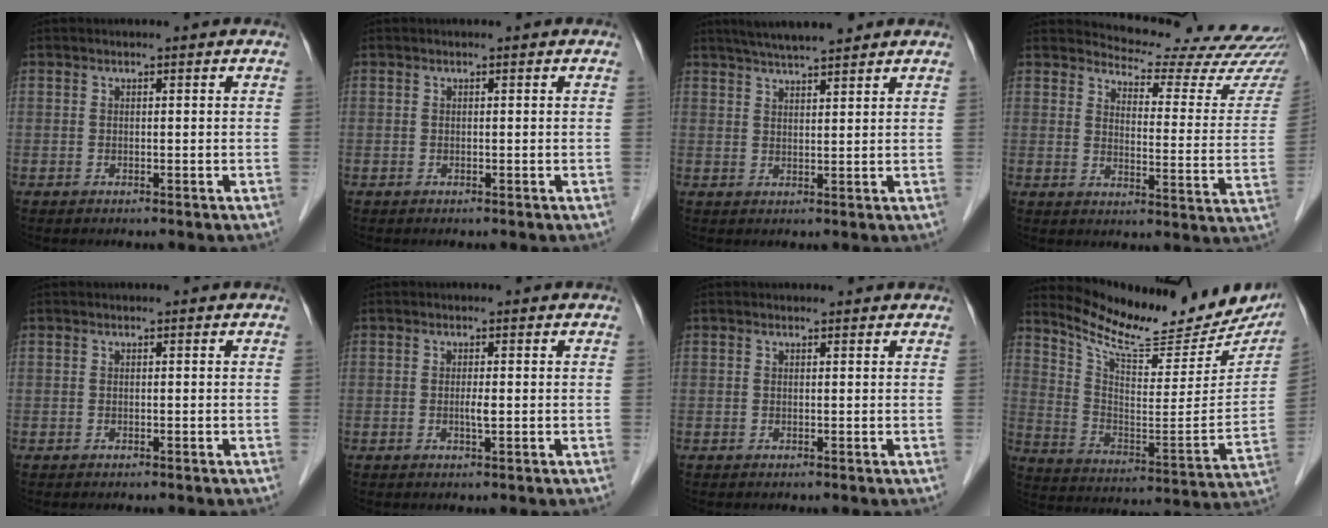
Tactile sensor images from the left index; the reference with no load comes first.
{"total": 0.0}
{"total": 7.9, "force": [6.9, 0.7, 3.9], "torque": [-0.059, 0.022, 0.105]}
{"total": 19.0, "force": [18.4, 2.6, 4.0], "torque": [-0.040, -0.106, 0.193]}
{"total": 0.0}
{"total": 1.2, "force": [-0.3, 0.1, 1.2], "torque": [-0.024, -0.005, -0.005]}
{"total": 1.3, "force": [1.3, 0.3, 0.1], "torque": [-0.011, 0.005, 0.014]}
{"total": 22.8, "force": [20.6, 4.4, 8.7], "torque": [-0.139, -0.068, 0.292]}